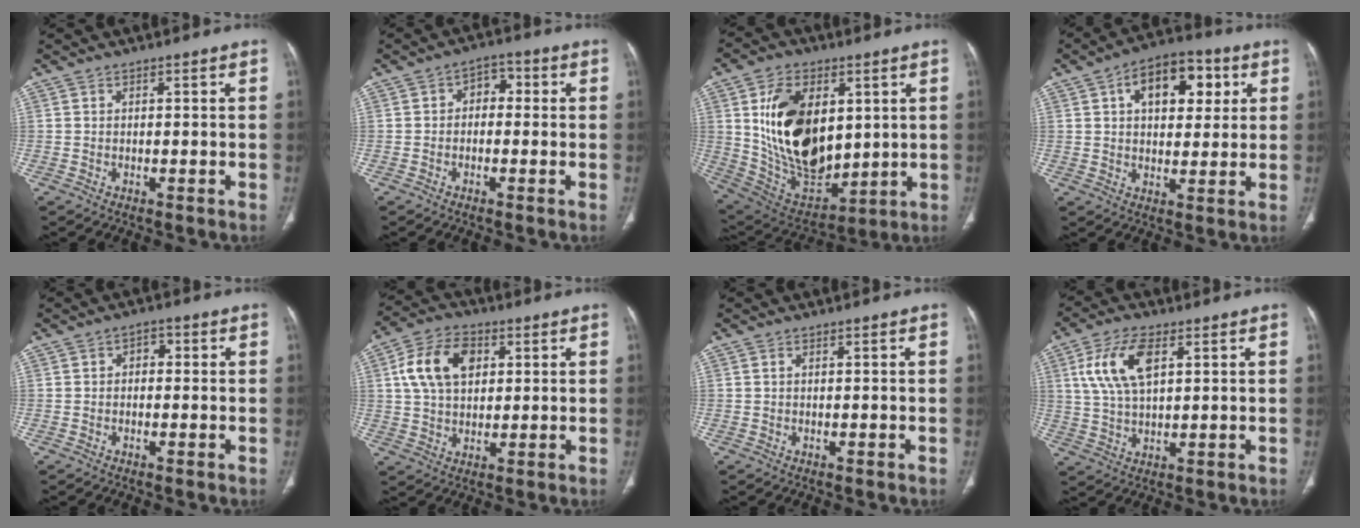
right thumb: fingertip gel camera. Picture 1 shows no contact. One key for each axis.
{"total": 5.0, "fx": -0.2, "fy": 3.6, "fz": 3.4, "tx": -0.025, "ty": 0.025, "tz": -0.018}
{"total": 22.3, "fx": 4.1, "fy": 14.0, "fz": 16.9, "tx": -0.269, "ty": -0.025, "tz": 0.098}
{"total": 13.8, "fx": 4.7, "fy": 8.1, "fz": 10.1, "tx": -0.110, "ty": 0.006, "tz": 0.069}
{"total": 2.4, "fx": 0.2, "fy": 1.8, "fz": 1.6, "tx": -0.009, "ty": 0.008, "tz": -0.006}
{"total": 11.8, "fx": 3.3, "fy": 7.8, "fz": 8.2, "tx": -0.139, "ty": 0.008, "tz": 0.057}
{"total": 0.0}
{"total": 10.4, "fx": 3.6, "fy": 4.9, "fz": 8.4, "tx": -0.173, "ty": 0.000, "tz": 0.073}